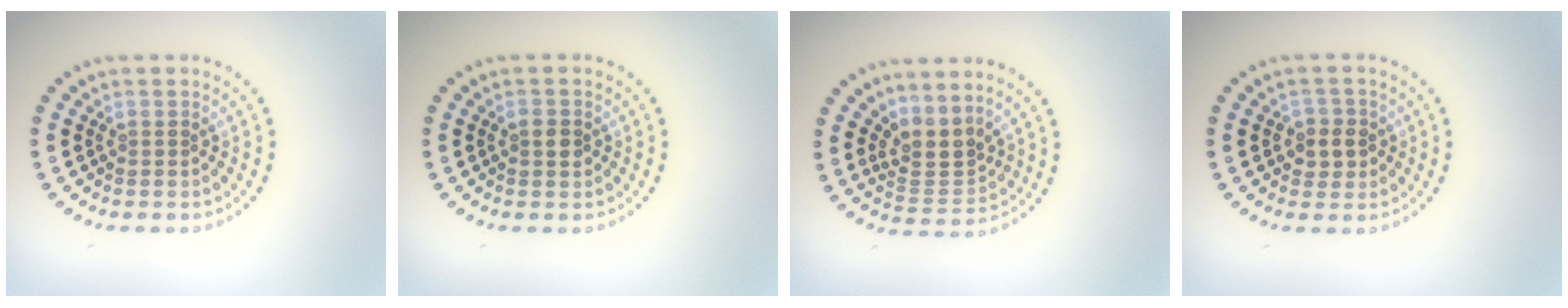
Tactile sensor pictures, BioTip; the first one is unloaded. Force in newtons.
{"total": 1.1, "press": 1.1, "slide": 0.1}
{"total": 3.0, "press": 2.1, "slide": 2.1}
{"total": 2.1, "press": 2.0, "slide": 0.8}